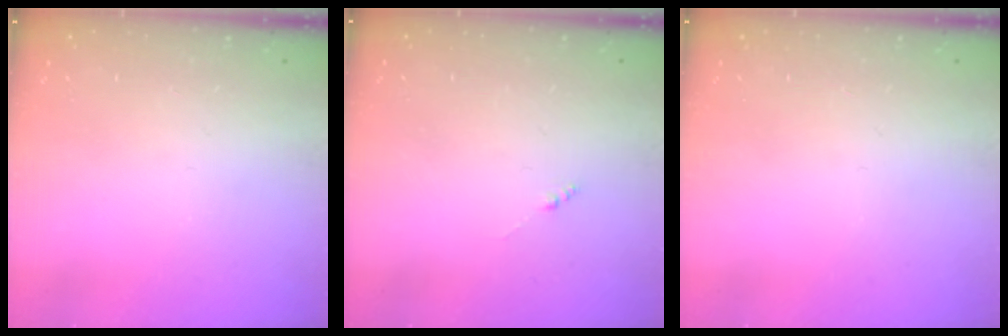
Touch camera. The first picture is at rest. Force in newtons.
{"total": 0.0}
{"total": 0.0}